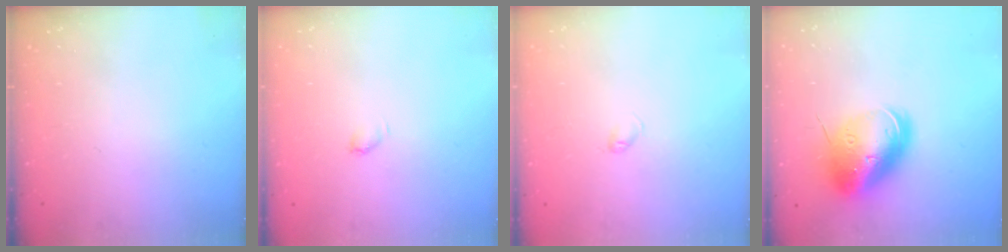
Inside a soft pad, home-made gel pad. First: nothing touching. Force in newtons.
{"total": 3.4, "press": 3.3, "slide": 0.7}
{"total": 2.4, "press": 2.4, "slide": 0.4}
{"total": 18.0, "press": 17.7, "slide": 3.1}